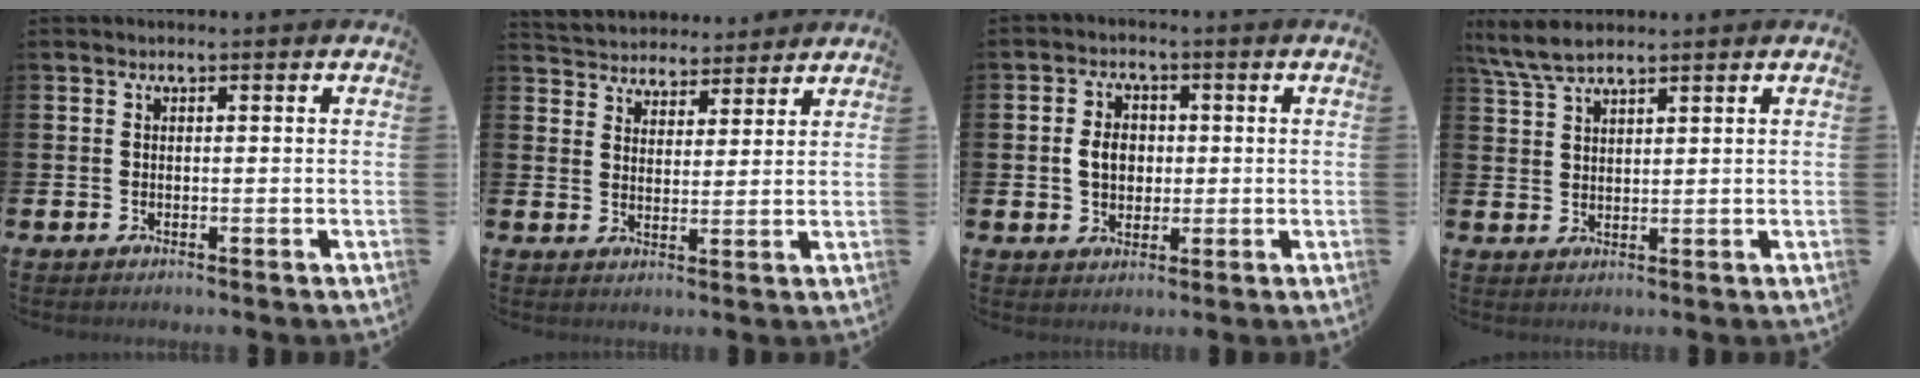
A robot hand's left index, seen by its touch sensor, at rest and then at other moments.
{"total": 4.2, "force": [4.0, 1.3, -0.7], "torque": [-0.010, -0.023, 0.071]}
{"total": 4.1, "force": [0.3, 3.3, 2.4], "torque": [-0.030, 0.004, -0.004]}
{"total": 5.3, "force": [4.6, 1.3, 2.4], "torque": [-0.051, -0.011, 0.083]}